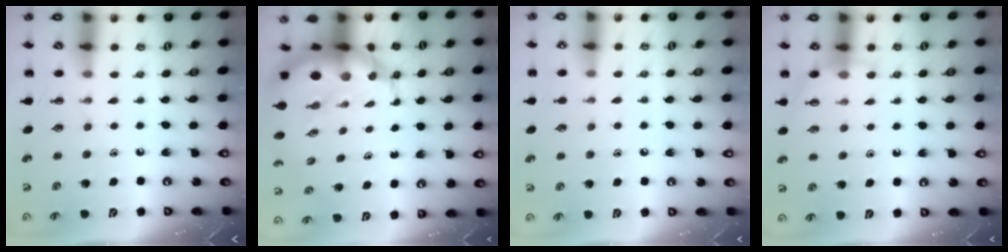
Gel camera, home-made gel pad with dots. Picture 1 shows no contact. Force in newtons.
{"total": 10.8, "press": 10.4, "slide": 2.8}
{"total": 5.4, "press": 5.2, "slide": 1.7}
{"total": 5.3, "press": 5.1, "slide": 1.4}